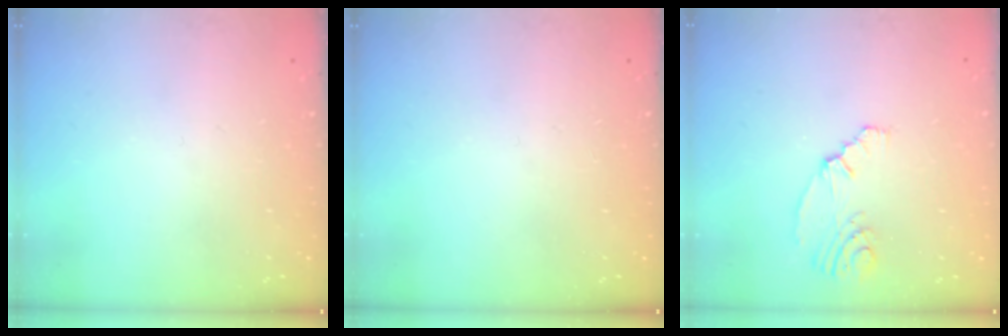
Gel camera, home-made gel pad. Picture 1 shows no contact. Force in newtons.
{"total": 0.0}
{"total": 5.3, "press": 2.4, "slide": 4.7}